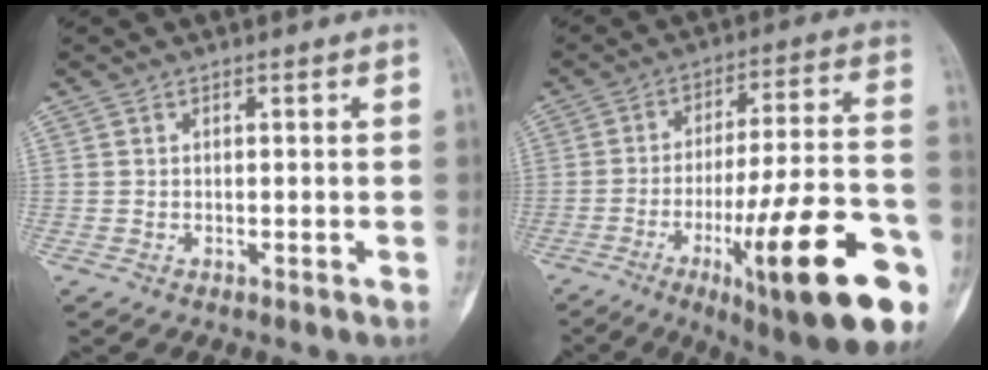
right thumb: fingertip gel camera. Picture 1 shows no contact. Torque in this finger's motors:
{"motor_torque": [1.59, 1.80, 2.02, -0.75, 0.20]}